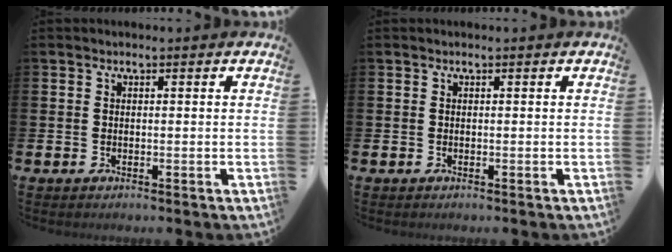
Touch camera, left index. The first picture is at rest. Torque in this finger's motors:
{"motor_torque": [0.00, 0.00, 0.00, 0.00]}